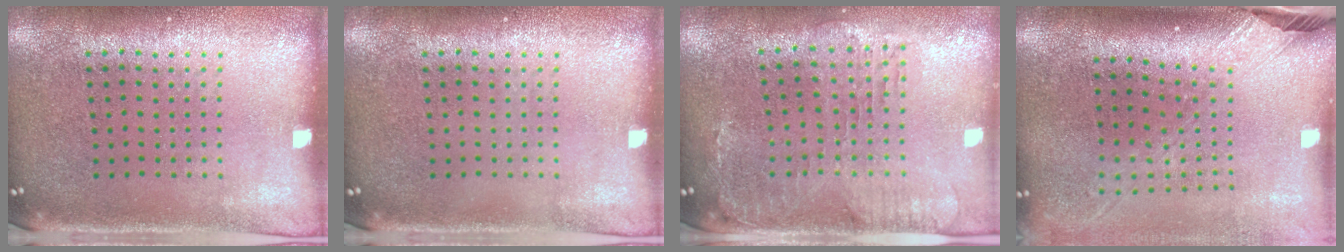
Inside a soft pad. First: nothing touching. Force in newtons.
{"total": 0.0}
{"total": 0.6, "press": 0.5, "slide": 0.3}
{"total": 2.5, "press": 1.9, "slide": 1.7}